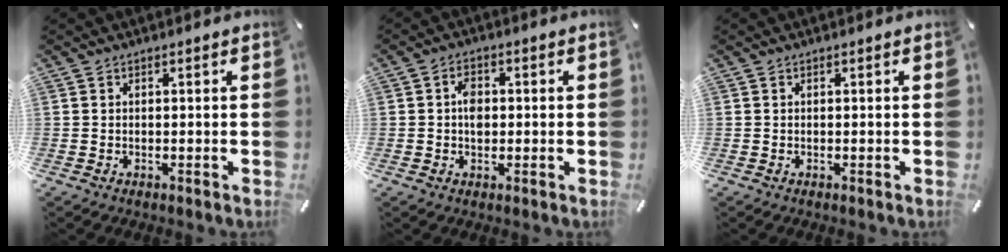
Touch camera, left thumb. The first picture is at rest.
{"total": 3.8, "force": [0.1, 2.8, 2.7], "torque": [-0.037, 0.001, -0.002]}
{"total": 0.0}